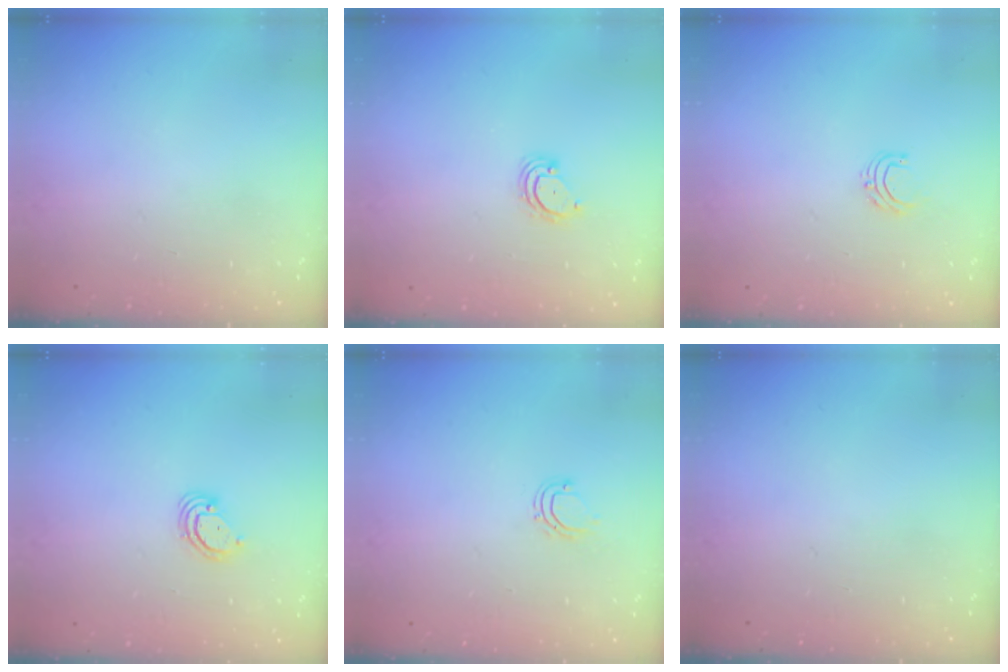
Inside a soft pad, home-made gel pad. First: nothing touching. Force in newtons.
{"total": 3.2, "press": 3.2, "slide": 0.3}
{"total": 4.7, "press": 4.7, "slide": 0.3}
{"total": 3.2, "press": 3.2, "slide": 0.2}
{"total": 4.7, "press": 4.6, "slide": 0.6}
{"total": 0.0}